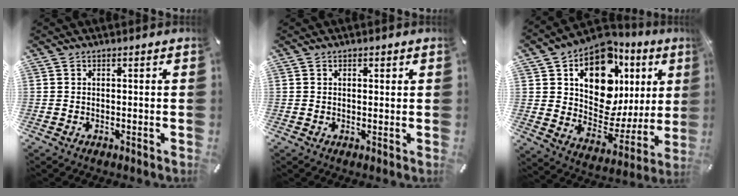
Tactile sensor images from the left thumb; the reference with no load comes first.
{"total": 1.0, "force": [0.4, 0.7, 0.7], "torque": [-0.013, 0.005, 0.006]}
{"total": 17.9, "force": [8.0, 11.9, 10.8], "torque": [-0.158, -0.056, 0.139]}